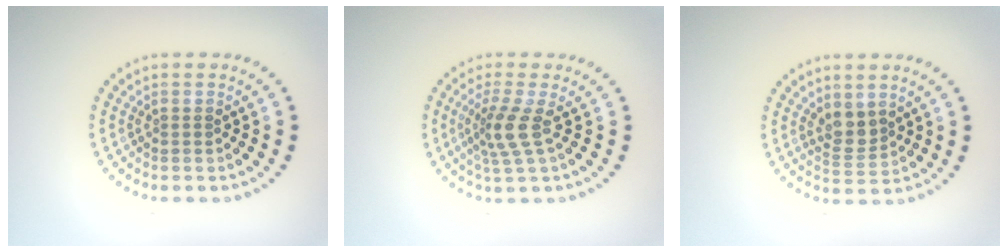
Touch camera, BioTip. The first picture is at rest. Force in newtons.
{"total": 2.8, "press": 2.0, "slide": 2.0}
{"total": 2.4, "press": 2.0, "slide": 1.2}